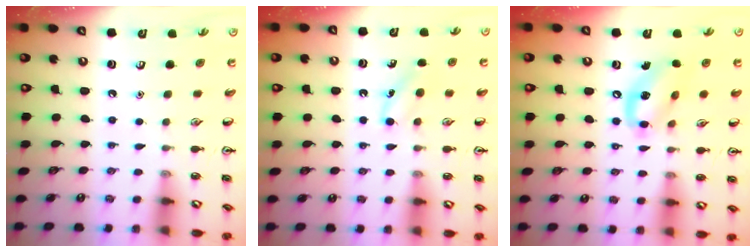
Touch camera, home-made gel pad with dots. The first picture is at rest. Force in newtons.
{"total": 3.8, "press": 3.5, "slide": 1.4}
{"total": 12.5, "press": 12.2, "slide": 2.8}